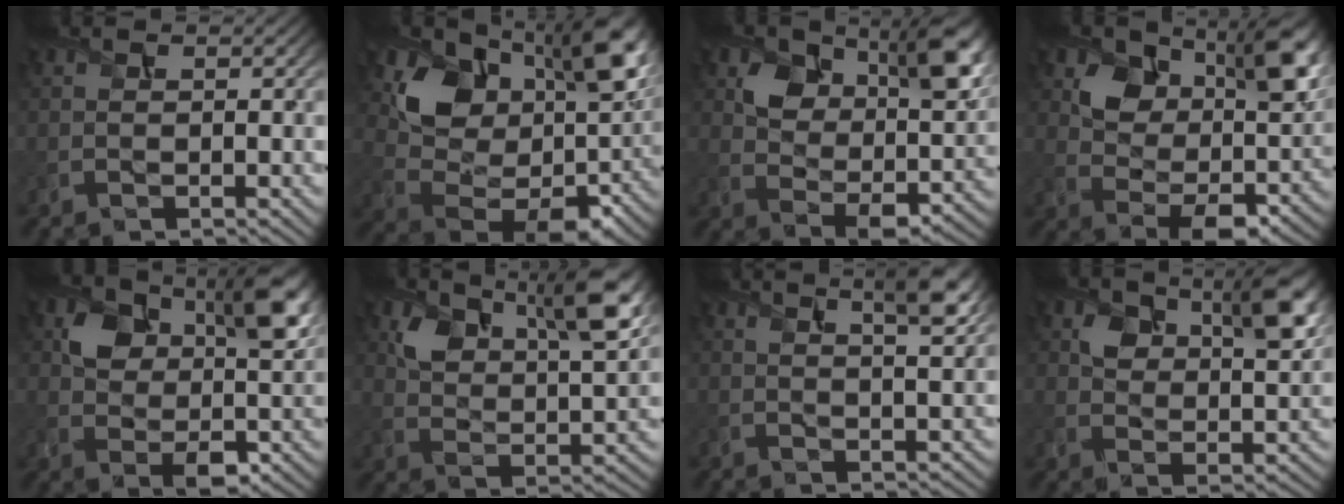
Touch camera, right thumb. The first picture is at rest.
{"total": 16.1, "force": [5.9, 10.7, 10.5], "torque": [-0.183, -0.003, 0.122]}
{"total": 10.4, "force": [4.5, 6.5, 6.7], "torque": [-0.118, -0.020, 0.082]}
{"total": 11.6, "force": [5.3, 7.2, 7.3], "torque": [-0.125, -0.015, 0.095]}
{"total": 9.3, "force": [2.9, 6.1, 6.3], "torque": [-0.107, -0.016, 0.055]}
{"total": 10.0, "force": [5.1, 5.2, 6.9], "torque": [-0.128, -0.011, 0.095]}
{"total": 5.6, "force": [3.1, 1.2, 4.5], "torque": [-0.068, 0.008, 0.051]}
{"total": 7.9, "force": [3.7, 4.6, 5.2], "torque": [-0.087, -0.015, 0.065]}